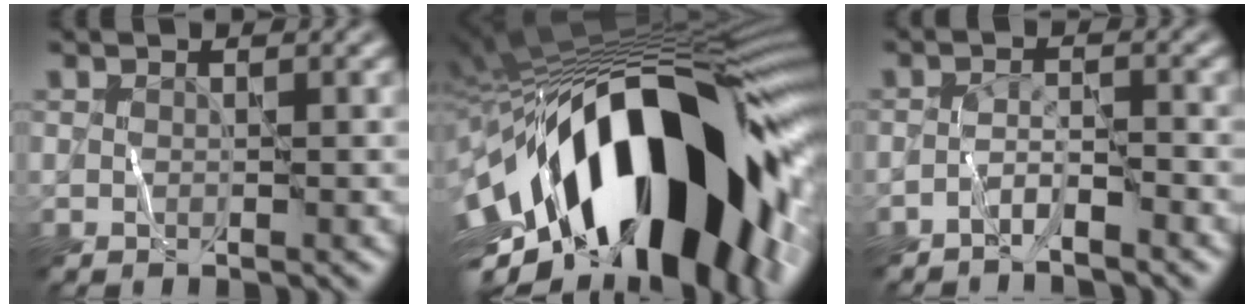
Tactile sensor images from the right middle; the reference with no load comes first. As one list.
[{"total": 19.9, "force": [-4.7, 8.2, 17.6], "torque": [-0.275, 0.003, -0.079]}, {"total": 1.8, "force": [-1.6, 0.0, 0.9], "torque": [-0.019, 0.006, -0.034]}]